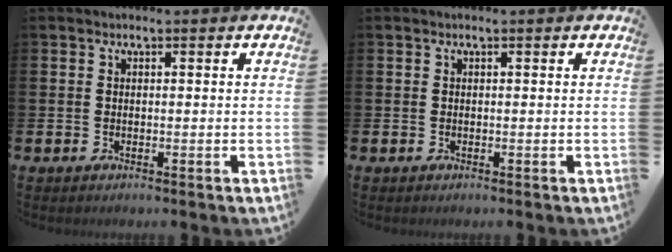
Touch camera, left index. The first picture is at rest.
{"total": 0.0}